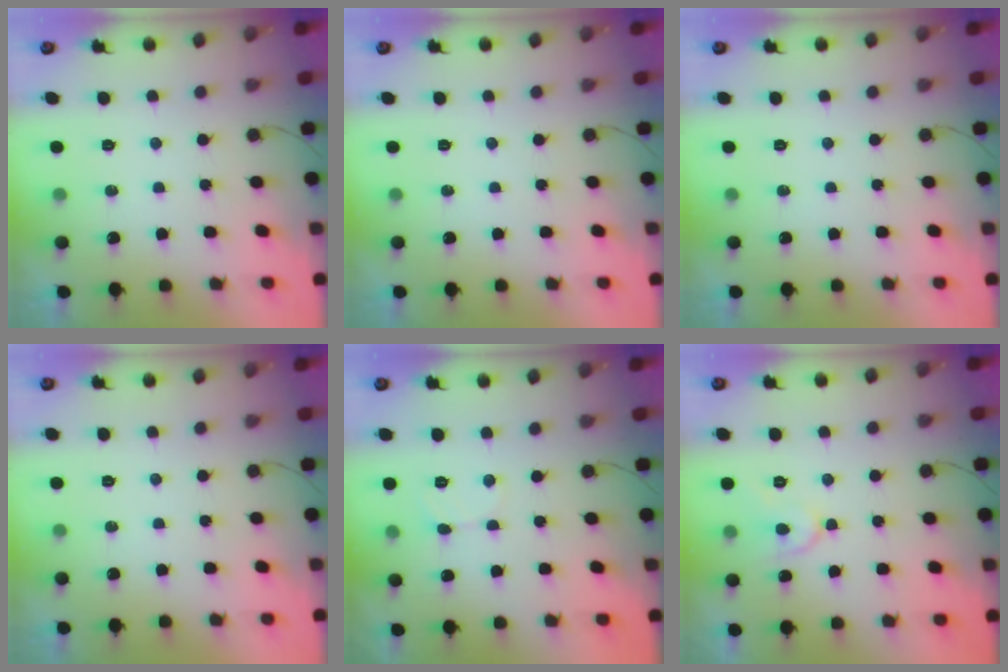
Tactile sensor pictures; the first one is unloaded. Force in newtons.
{"total": 0.0}
{"total": 0.0}
{"total": 0.0}
{"total": 3.5, "press": 3.5, "slide": 0.3}
{"total": 7.0, "press": 6.9, "slide": 0.8}